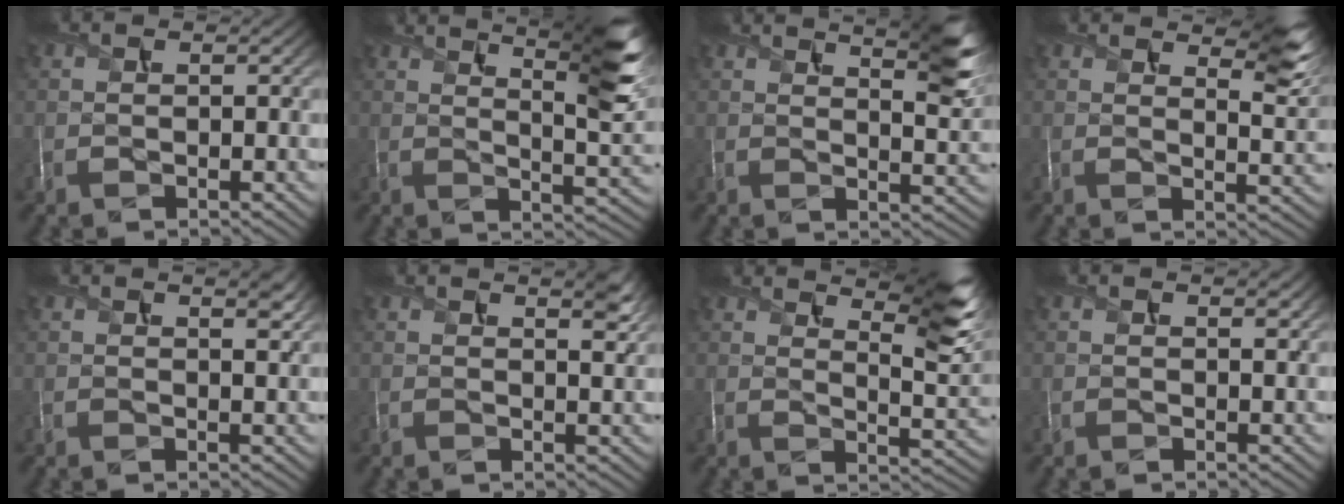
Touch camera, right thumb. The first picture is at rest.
{"total": 10.2, "force": [6.3, 1.8, 7.8], "torque": [-0.116, 0.004, 0.095]}
{"total": 7.6, "force": [5.0, 1.6, 5.5], "torque": [-0.080, 0.008, 0.075]}
{"total": 7.3, "force": [5.3, 1.8, 4.7], "torque": [-0.073, 0.001, 0.089]}
{"total": 2.2, "force": [1.6, 0.4, 1.4], "torque": [-0.027, -0.002, 0.024]}
{"total": 3.1, "force": [2.2, 0.6, 2.1], "torque": [-0.039, 0.001, 0.035]}
{"total": 9.9, "force": [6.8, 1.8, 7.0], "torque": [-0.118, 0.001, 0.113]}
{"total": 1.4, "force": [1.1, 0.3, 0.8], "torque": [-0.017, -0.006, 0.016]}